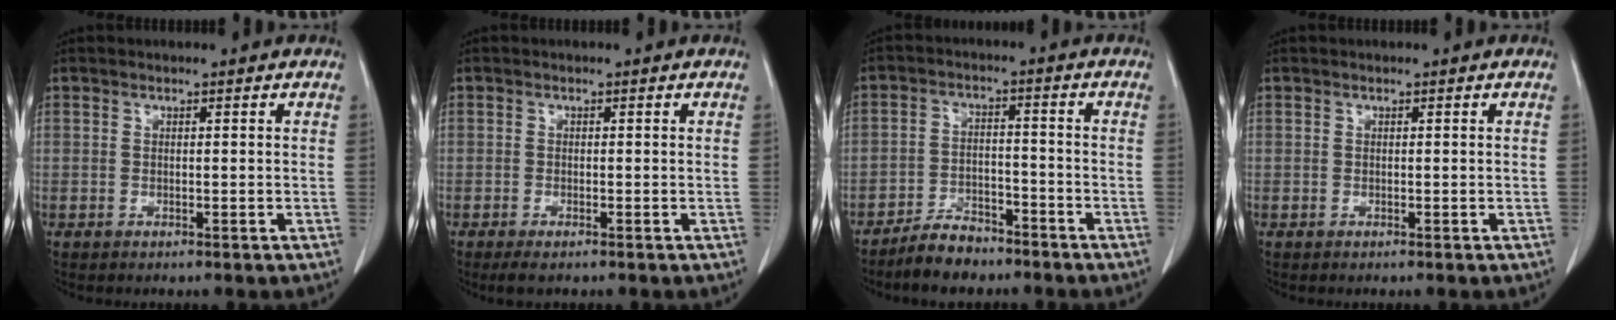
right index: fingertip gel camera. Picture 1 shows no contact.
{"total": 2.1, "force": [-1.5, 0.4, 1.3], "torque": [-0.024, -0.006, -0.022]}
{"total": 5.9, "force": [-5.1, 2.4, 1.8], "torque": [-0.034, -0.001, -0.089]}
{"total": 0.0}